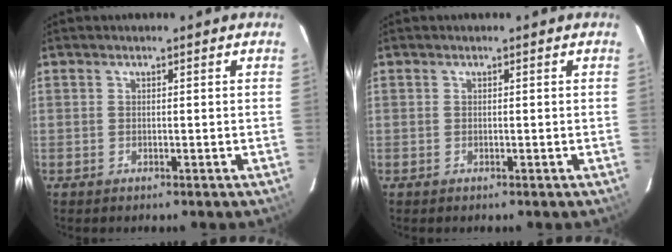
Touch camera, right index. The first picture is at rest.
{"total": 0.0}